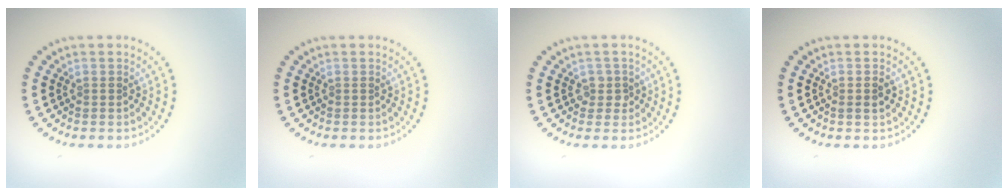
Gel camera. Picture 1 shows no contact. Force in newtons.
{"total": 0.0}
{"total": 1.2, "press": 1.0, "slide": 0.7}
{"total": 1.0, "press": 1.0, "slide": 0.4}